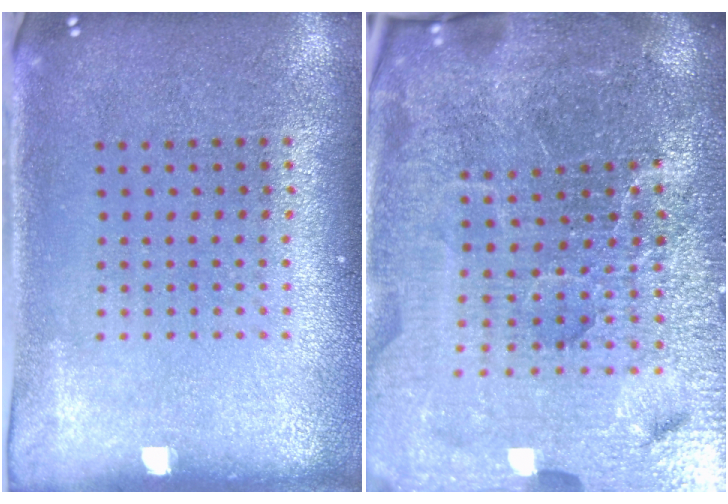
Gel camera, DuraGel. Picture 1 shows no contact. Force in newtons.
{"total": 7.1, "press": 6.2, "slide": 3.4}